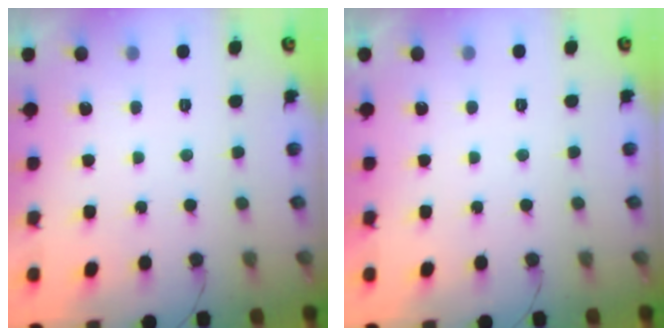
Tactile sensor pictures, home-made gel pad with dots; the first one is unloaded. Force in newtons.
{"total": 1.7, "press": 1.7, "slide": 0.1}